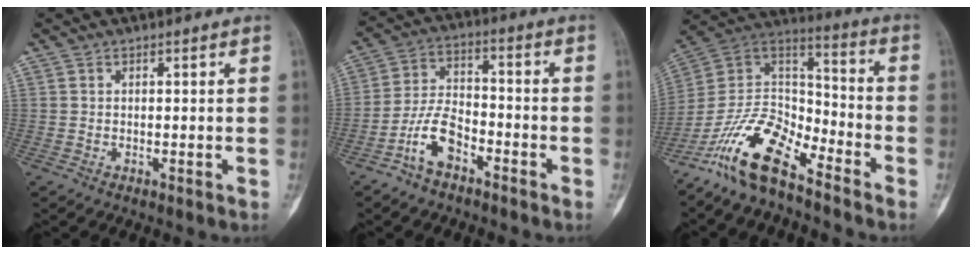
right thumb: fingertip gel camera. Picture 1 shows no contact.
{"total": 8.6, "force": [-4.9, 4.5, 5.4], "torque": [-0.103, 0.038, -0.099]}
{"total": 16.0, "force": [-11.3, 6.2, 9.4], "torque": [-0.159, 0.088, -0.220]}